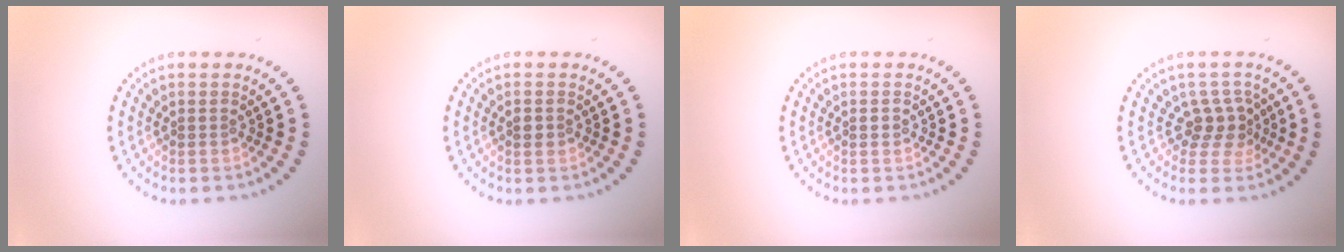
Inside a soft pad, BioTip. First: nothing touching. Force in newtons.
{"total": 1.0, "press": 1.0, "slide": 0.1}
{"total": 0.7, "press": 0.7, "slide": 0.1}
{"total": 2.4, "press": 2.1, "slide": 1.3}